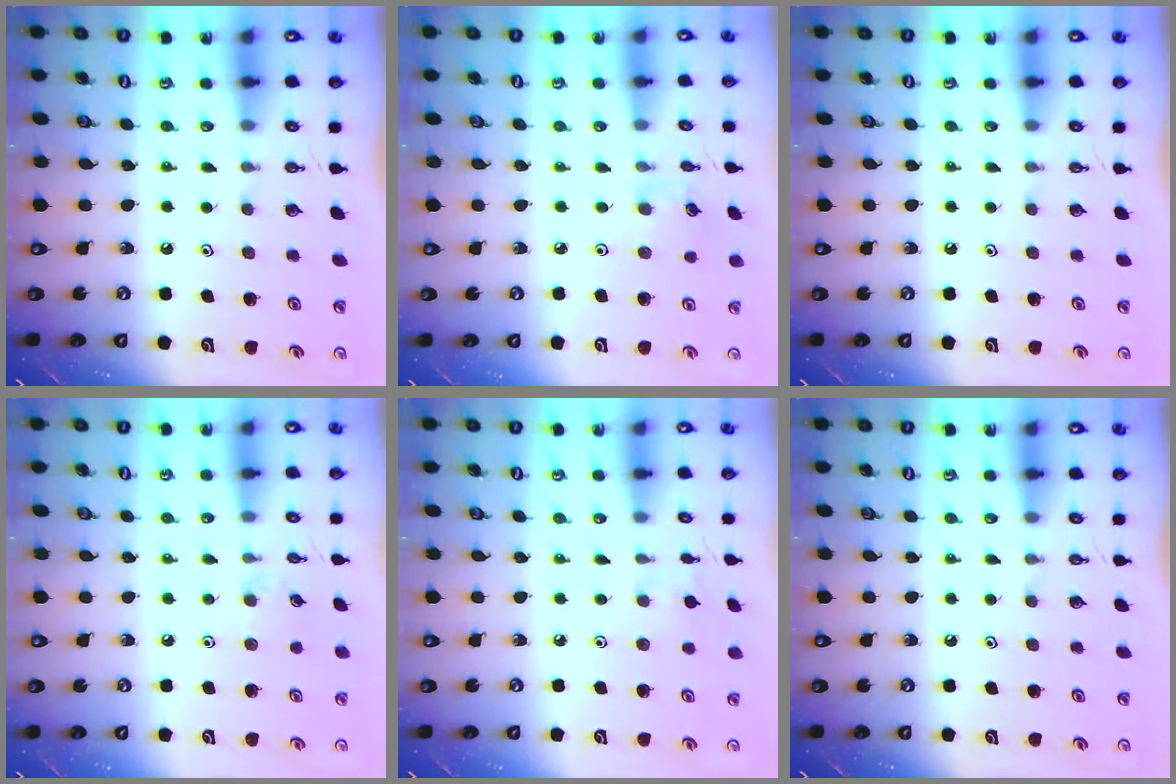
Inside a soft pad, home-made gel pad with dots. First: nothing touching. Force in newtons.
{"total": 2.9, "press": 2.8, "slide": 0.5}
{"total": 0.0}
{"total": 3.1, "press": 3.0, "slide": 0.6}
{"total": 2.3, "press": 2.3, "slide": 0.6}
{"total": 0.0}